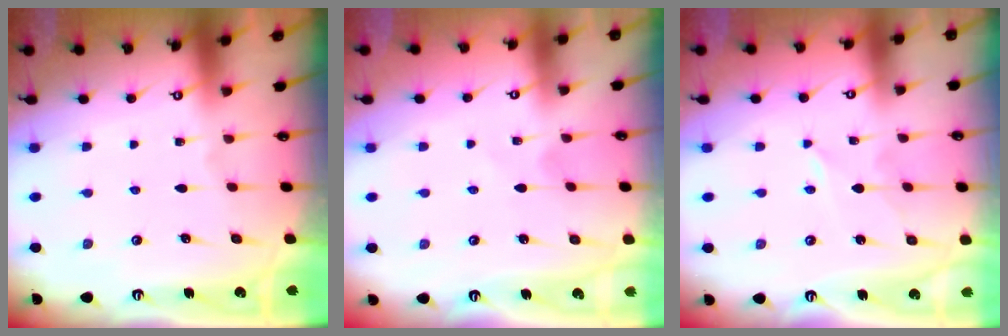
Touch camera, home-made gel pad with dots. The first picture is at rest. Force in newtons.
{"total": 0.9, "press": 0.8, "slide": 0.1}
{"total": 2.4, "press": 2.4, "slide": 0.3}